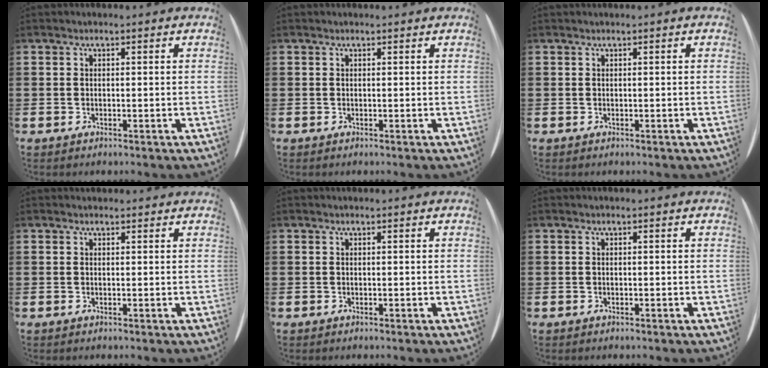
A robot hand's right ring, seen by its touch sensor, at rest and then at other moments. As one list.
[{"total": 0.0}, {"total": 0.0}, {"total": 0.0}, {"total": 0.0}, {"total": 0.0}]